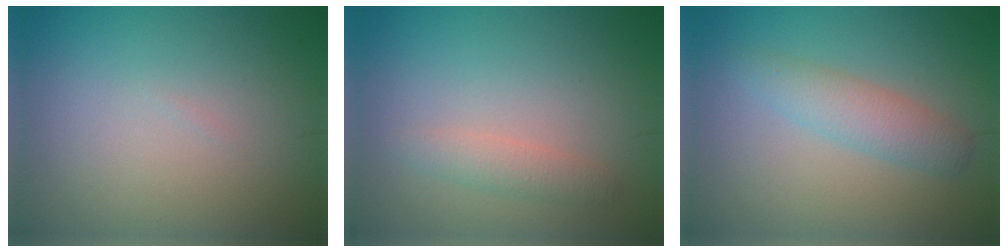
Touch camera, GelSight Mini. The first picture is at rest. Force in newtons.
{"total": 1.6, "press": 1.6, "slide": 0.0}
{"total": 2.8, "press": 2.8, "slide": 0.1}